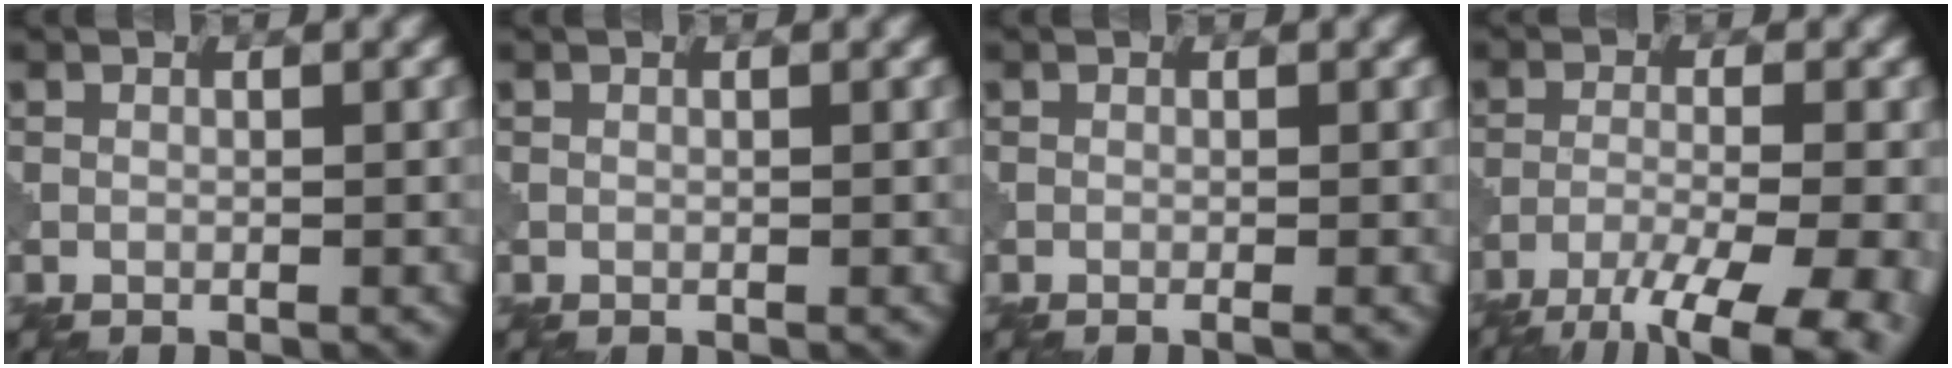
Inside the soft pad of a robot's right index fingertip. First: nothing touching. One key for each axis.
{"total": 0.0}
{"total": 0.7, "fx": -0.3, "fy": 0.1, "fz": 0.6, "tx": -0.007, "ty": -0.005, "tz": -0.009}
{"total": 11.4, "fx": -8.3, "fy": 3.2, "fz": 7.1, "tx": -0.126, "ty": -0.033, "tz": -0.110}